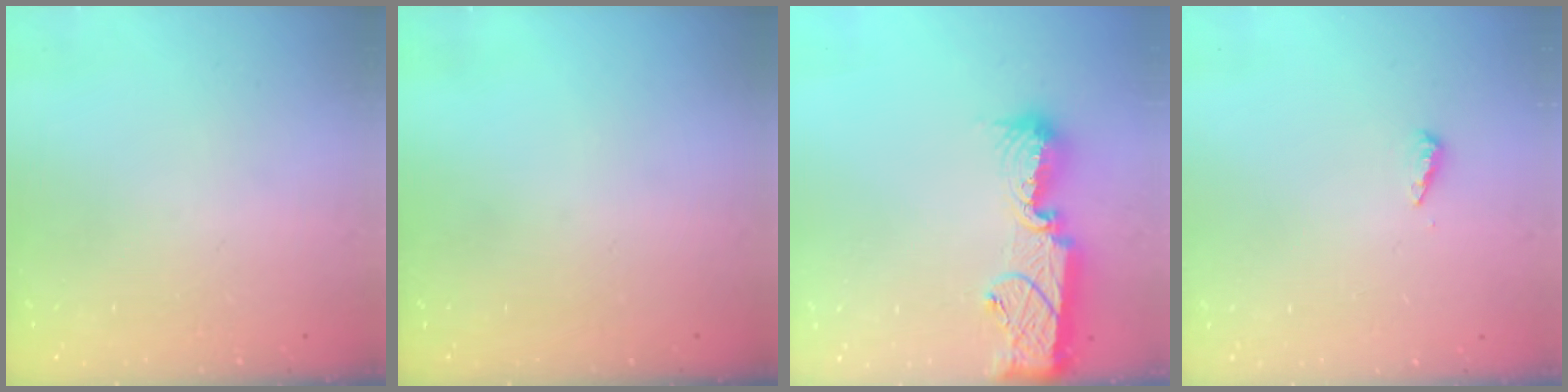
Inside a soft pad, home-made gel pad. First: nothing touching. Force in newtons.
{"total": 0.0}
{"total": 13.4, "press": 13.2, "slide": 2.3}
{"total": 3.6, "press": 3.6, "slide": 0.4}